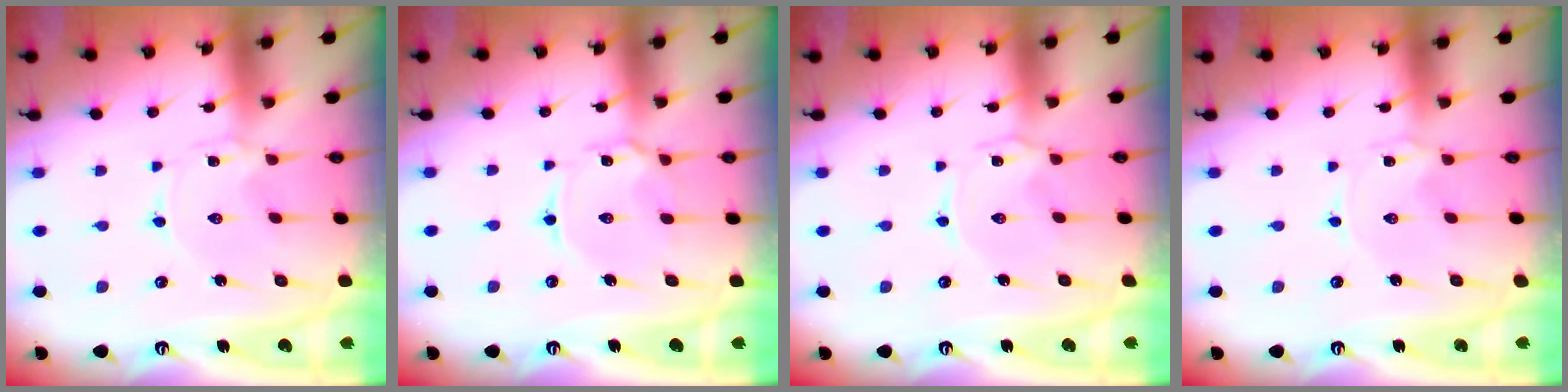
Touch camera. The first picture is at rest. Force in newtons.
{"total": 4.6, "press": 4.6, "slide": 0.4}
{"total": 1.5, "press": 1.5, "slide": 0.3}
{"total": 0.0}